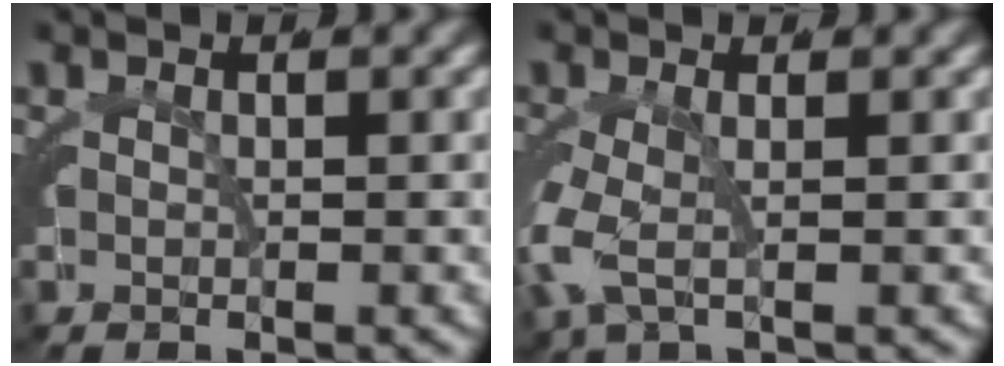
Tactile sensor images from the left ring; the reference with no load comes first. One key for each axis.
{"total": 3.0, "fx": 0.0, "fy": 1.0, "fz": 2.8, "tx": -0.084, "ty": -0.017, "tz": 0.013}